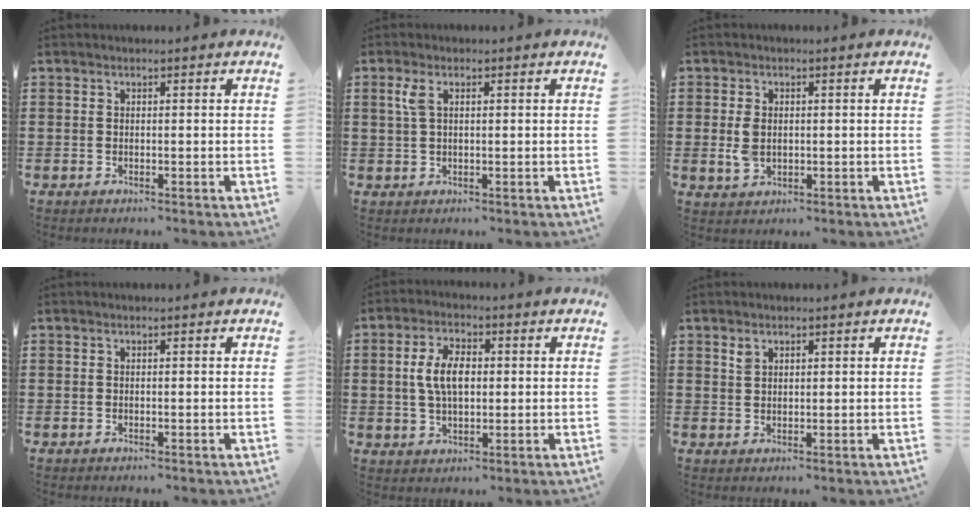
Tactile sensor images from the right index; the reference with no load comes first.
{"total": 2.5, "force": [0.7, 1.0, 2.2], "torque": [-0.055, 0.006, 0.007]}
{"total": 3.5, "force": [0.0, 2.2, 2.7], "torque": [-0.069, 0.001, -0.004]}
{"total": 0.0}
{"total": 6.5, "force": [0.5, 3.4, 5.6], "torque": [-0.126, 0.008, 0.003]}
{"total": 1.7, "force": [1.2, 0.9, 0.7], "torque": [-0.017, 0.003, 0.022]}